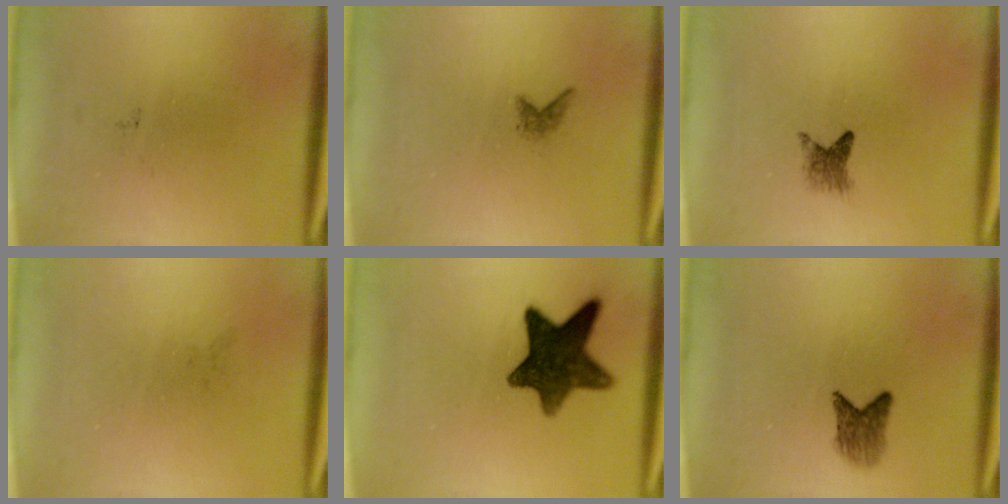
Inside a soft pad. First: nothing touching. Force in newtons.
{"total": 0.8}
{"total": 2.0}
{"total": 0.0}
{"total": 11.7}
{"total": 2.8}